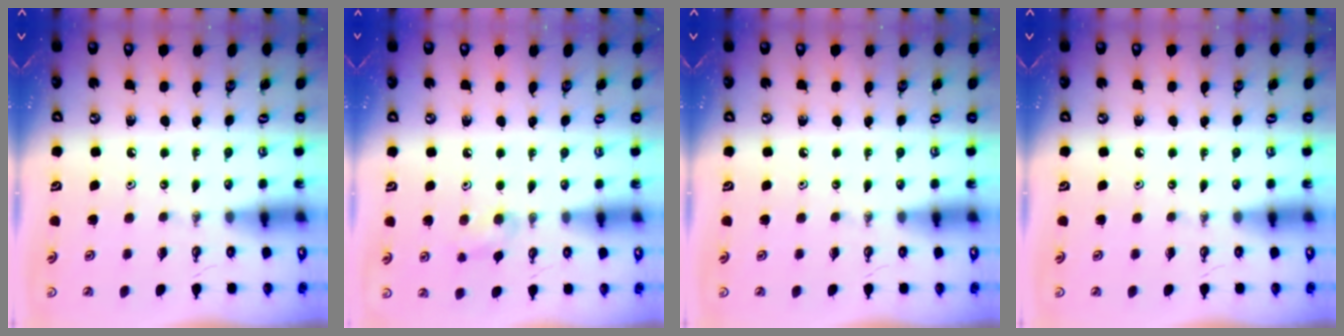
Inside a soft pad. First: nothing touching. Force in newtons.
{"total": 6.9, "press": 6.8, "slide": 1.2}
{"total": 0.0}
{"total": 0.0}